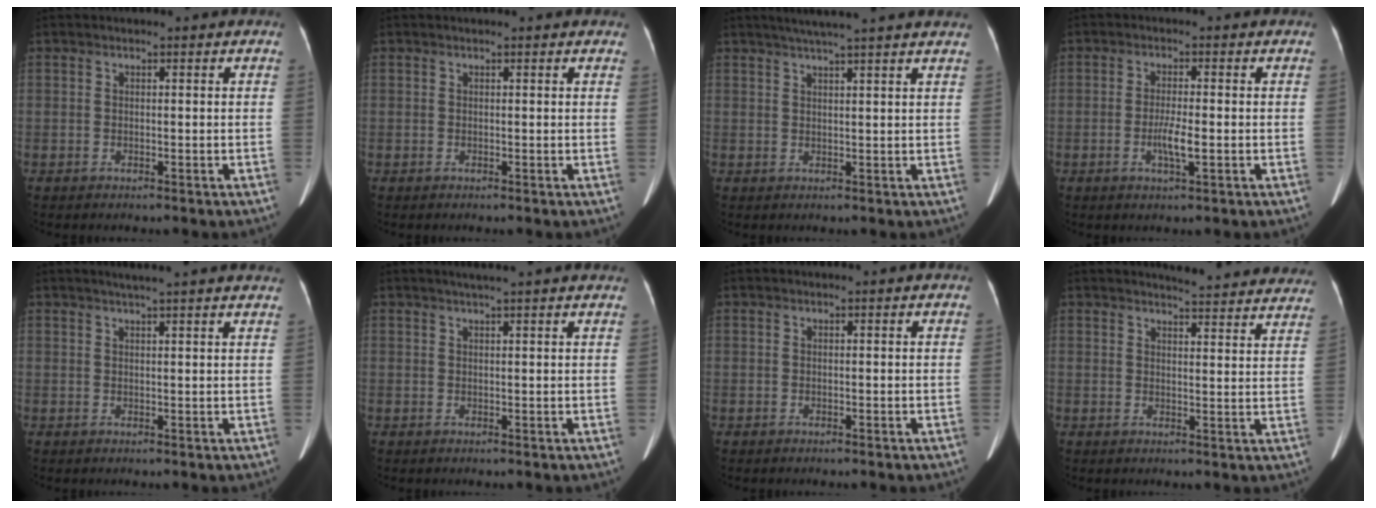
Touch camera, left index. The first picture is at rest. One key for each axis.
{"total": 2.3, "fx": 2.1, "fy": 0.6, "fz": 0.8, "tx": -0.012, "ty": 0.009, "tz": 0.010}
{"total": 10.3, "fx": 8.7, "fy": -0.4, "fz": 5.5, "tx": -0.083, "ty": 0.030, "tz": 0.102}
{"total": 3.6, "fx": -1.0, "fy": 0.4, "fz": 3.5, "tx": -0.069, "ty": -0.003, "tz": -0.017}
{"total": 8.8, "fx": 7.7, "fy": 0.0, "fz": 4.3, "tx": -0.059, "ty": 0.022, "tz": 0.081}
{"total": 6.0, "fx": 5.1, "fy": -0.2, "fz": 3.1, "tx": -0.047, "ty": 0.025, "tz": 0.061}
{"total": 0.0}
{"total": 17.3, "fx": 16.7, "fy": 2.0, "fz": 4.1, "tx": -0.033, "ty": -0.052, "tz": 0.175}